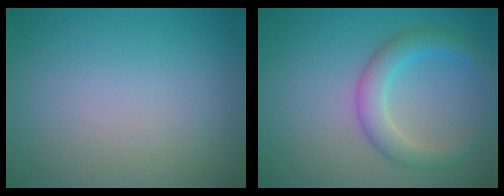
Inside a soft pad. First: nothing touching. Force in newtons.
{"total": 3.6, "press": 3.6, "slide": 0.1}